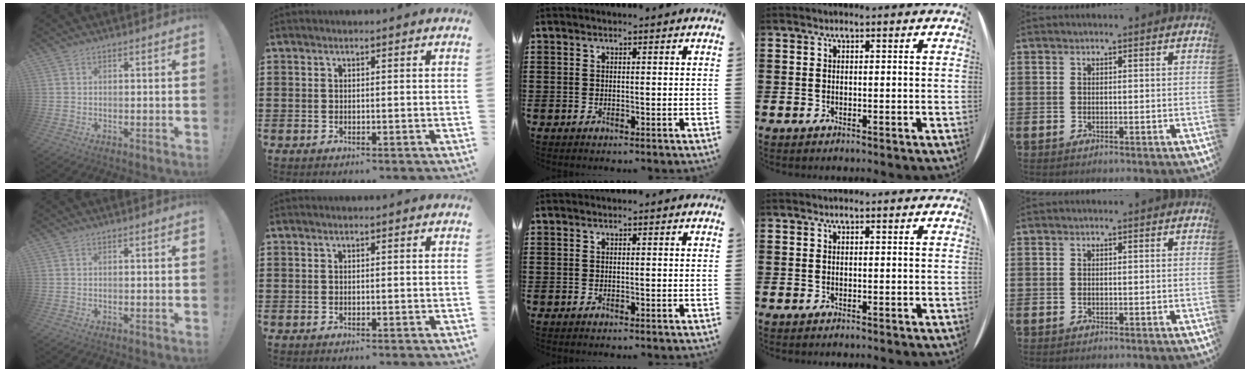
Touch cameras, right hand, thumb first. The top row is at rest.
{}